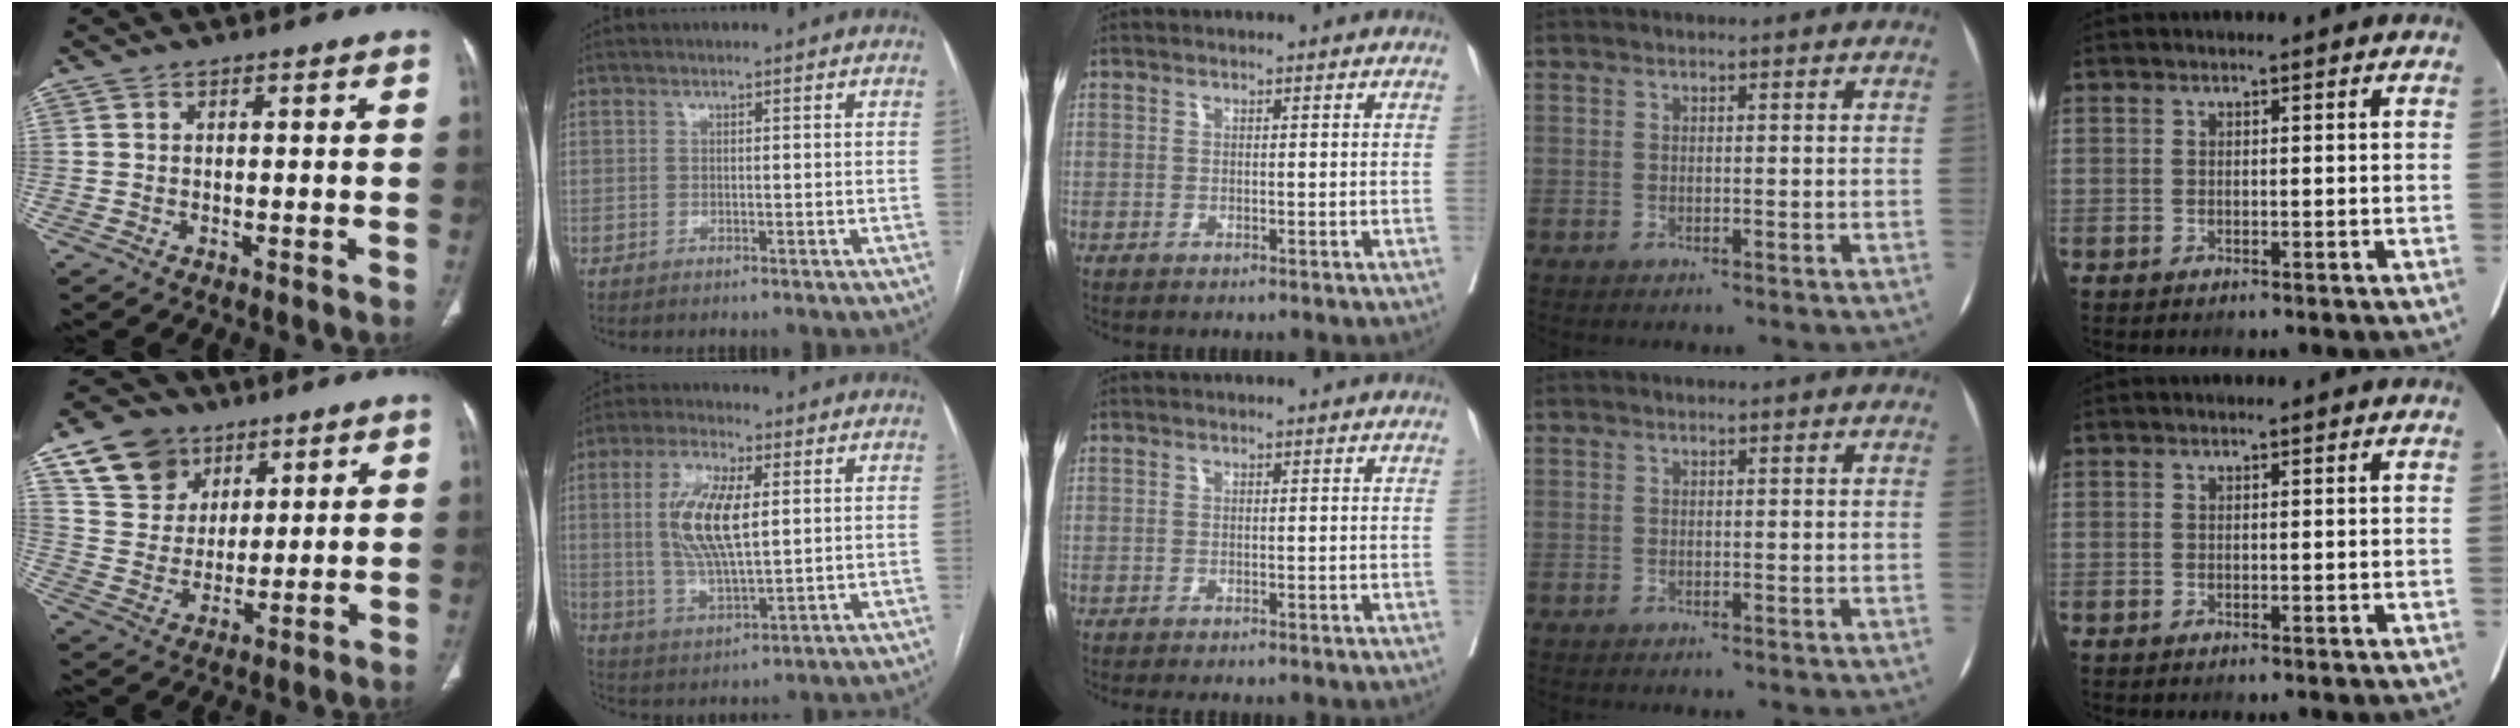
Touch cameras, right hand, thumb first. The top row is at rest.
{"thumb": {"total": 12.0, "force": [7.0, 9.1, 3.7], "torque": [-0.042, -0.024, 0.137]}, "index": {"total": 11.0, "force": [2.1, 3.3, 10.3], "torque": [-0.215, 0.003, 0.042]}, "middle": {"total": 1.3, "force": [-1.1, 0.3, 0.6], "torque": [-0.004, -0.003, -0.020]}}